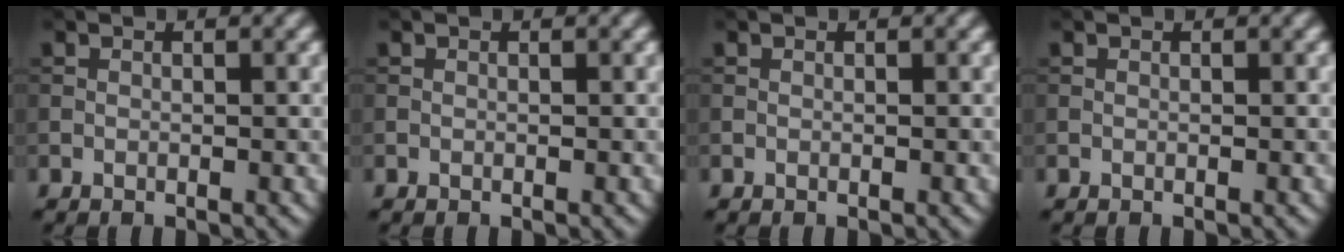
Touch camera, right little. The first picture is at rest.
{"total": 0.0}
{"total": 0.0}
{"total": 0.0}